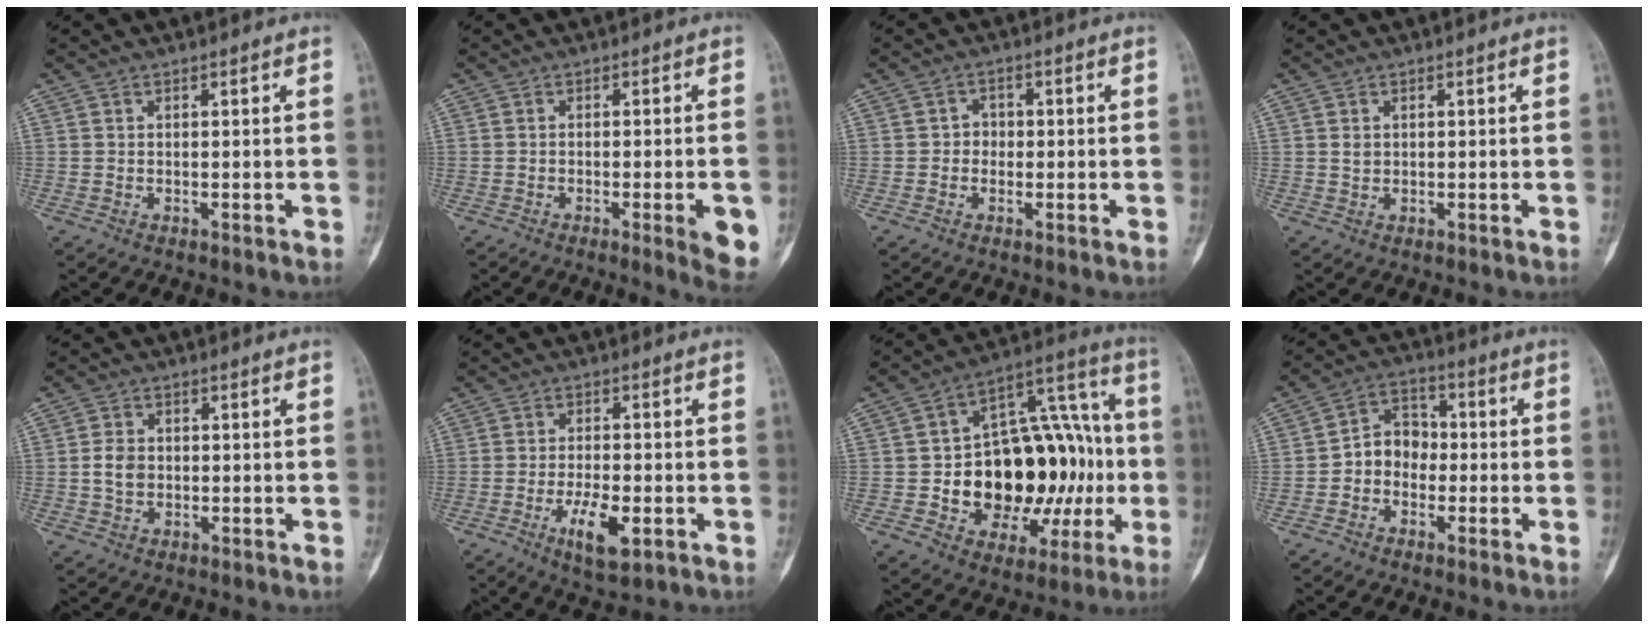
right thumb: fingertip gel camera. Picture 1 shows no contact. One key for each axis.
{"total": 7.0, "fx": -2.4, "fy": 1.2, "fz": 6.4, "tx": -0.073, "ty": -0.005, "tz": -0.028}
{"total": 2.4, "fx": -0.3, "fy": 2.2, "fz": 1.0, "tx": 0.004, "ty": 0.009, "tz": -0.012}
{"total": 1.3, "fx": 0.3, "fy": 1.1, "fz": 0.7, "tx": -0.007, "ty": -0.001, "tz": 0.009}
{"total": 3.8, "fx": -0.1, "fy": 3.0, "fz": 2.3, "tx": -0.036, "ty": 0.005, "tz": -0.003}
{"total": 7.2, "fx": -2.8, "fy": 2.7, "fz": 6.1, "tx": -0.106, "ty": 0.002, "tz": -0.043}
{"total": 27.6, "fx": -3.2, "fy": 17.4, "fz": 21.2, "tx": -0.261, "ty": 0.040, "tz": -0.030}
{"total": 7.2, "fx": -1.5, "fy": 5.9, "fz": 3.9, "tx": -0.036, "ty": 0.034, "tz": -0.042}